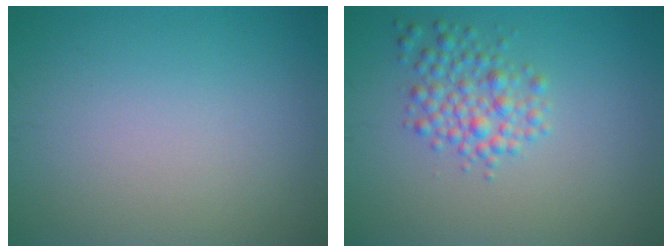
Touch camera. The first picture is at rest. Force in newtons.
{"total": 3.1, "press": 3.1, "slide": 0.1}